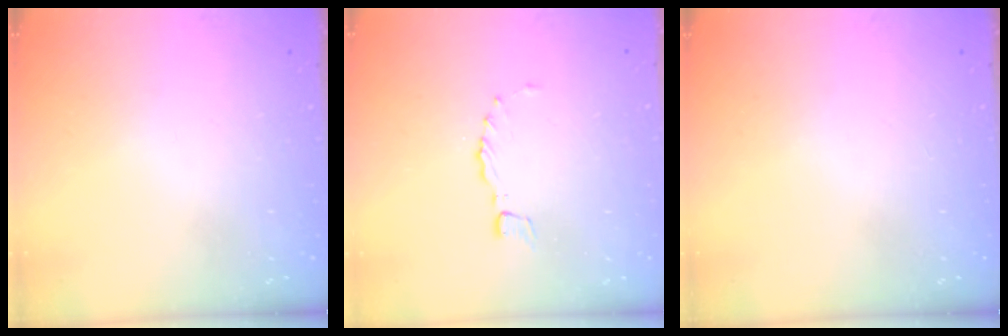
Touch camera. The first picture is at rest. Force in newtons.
{"total": 0.0}
{"total": 0.0}